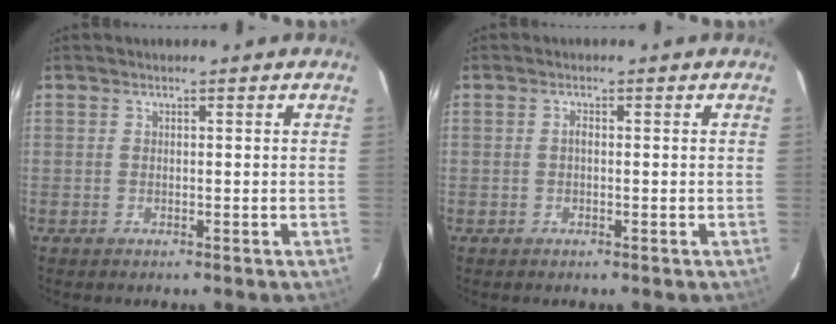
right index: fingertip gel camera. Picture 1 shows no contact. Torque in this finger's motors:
{"motor_torque": [0.16, 0.00, 0.10, 0.03]}